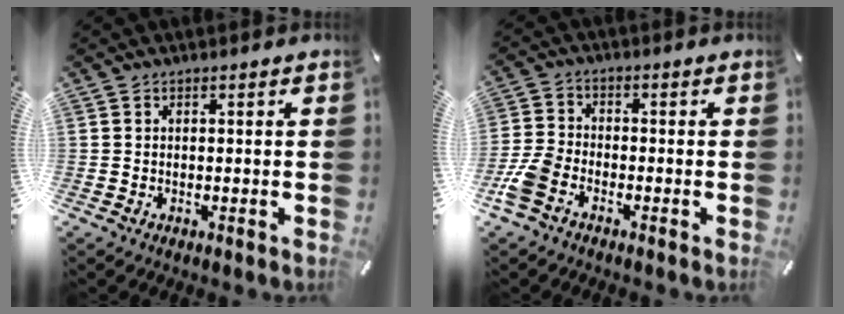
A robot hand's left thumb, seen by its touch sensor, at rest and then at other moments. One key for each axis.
{"total": 6.4, "fx": -3.3, "fy": 4.0, "fz": 3.7, "tx": -0.088, "ty": 0.011, "tz": -0.064}